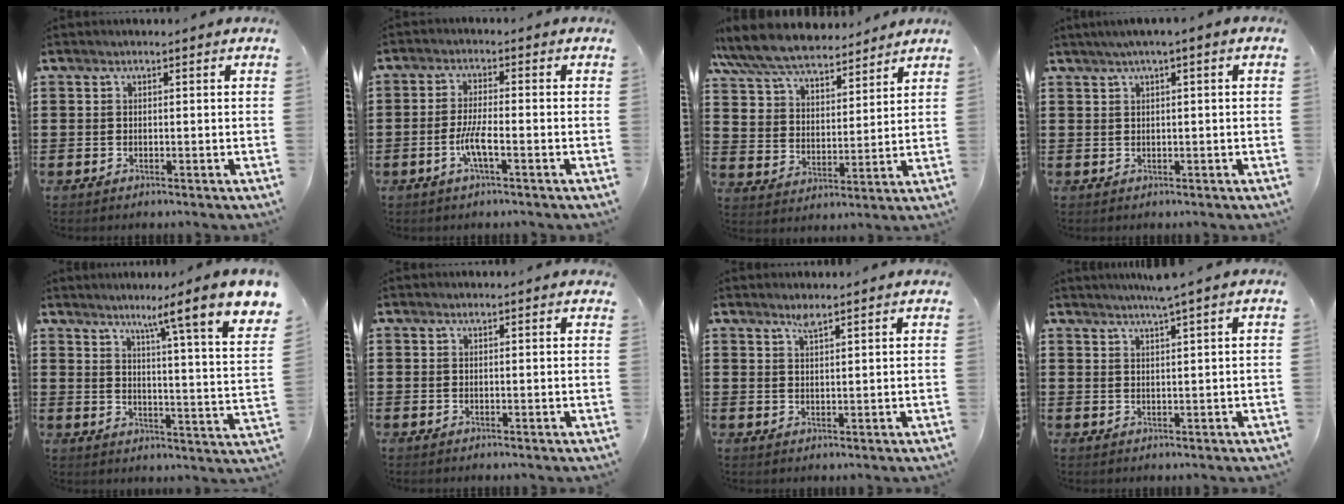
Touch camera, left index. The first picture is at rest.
{"total": 4.5, "force": [-1.8, 0.8, 4.1], "torque": [-0.089, -0.003, -0.039]}
{"total": 8.5, "force": [7.9, 2.2, 2.3], "torque": [-0.080, -0.036, 0.146]}
{"total": 1.5, "force": [0.3, 0.1, 1.4], "torque": [-0.026, -0.001, 0.006]}
{"total": 6.4, "force": [4.6, -1.3, 4.2], "torque": [-0.071, -0.062, 0.057]}
{"total": 0.8, "force": [0.6, 0.2, 0.5], "torque": [-0.012, 0.001, 0.011]}
{"total": 2.4, "force": [2.0, 0.2, 1.2], "torque": [-0.028, 0.001, 0.037]}
{"total": 2.9, "force": [2.3, -0.8, 1.7], "torque": [-0.036, -0.004, 0.040]}